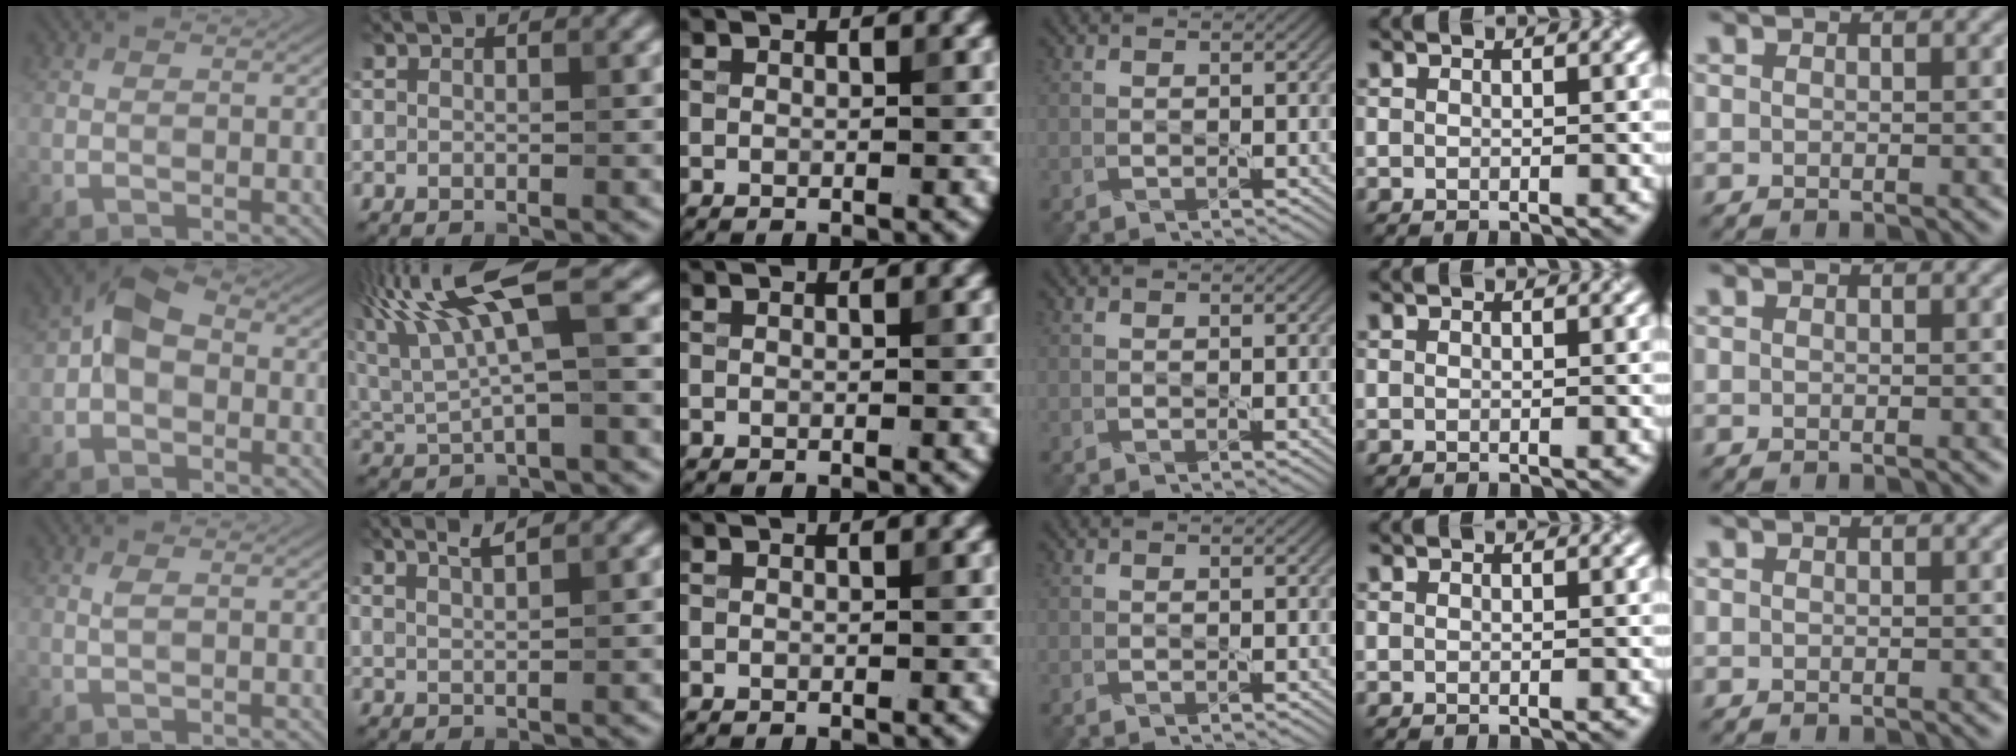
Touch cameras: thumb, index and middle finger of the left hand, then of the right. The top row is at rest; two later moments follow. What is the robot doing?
{"motion": "squeeze", "object": "tweezer"}